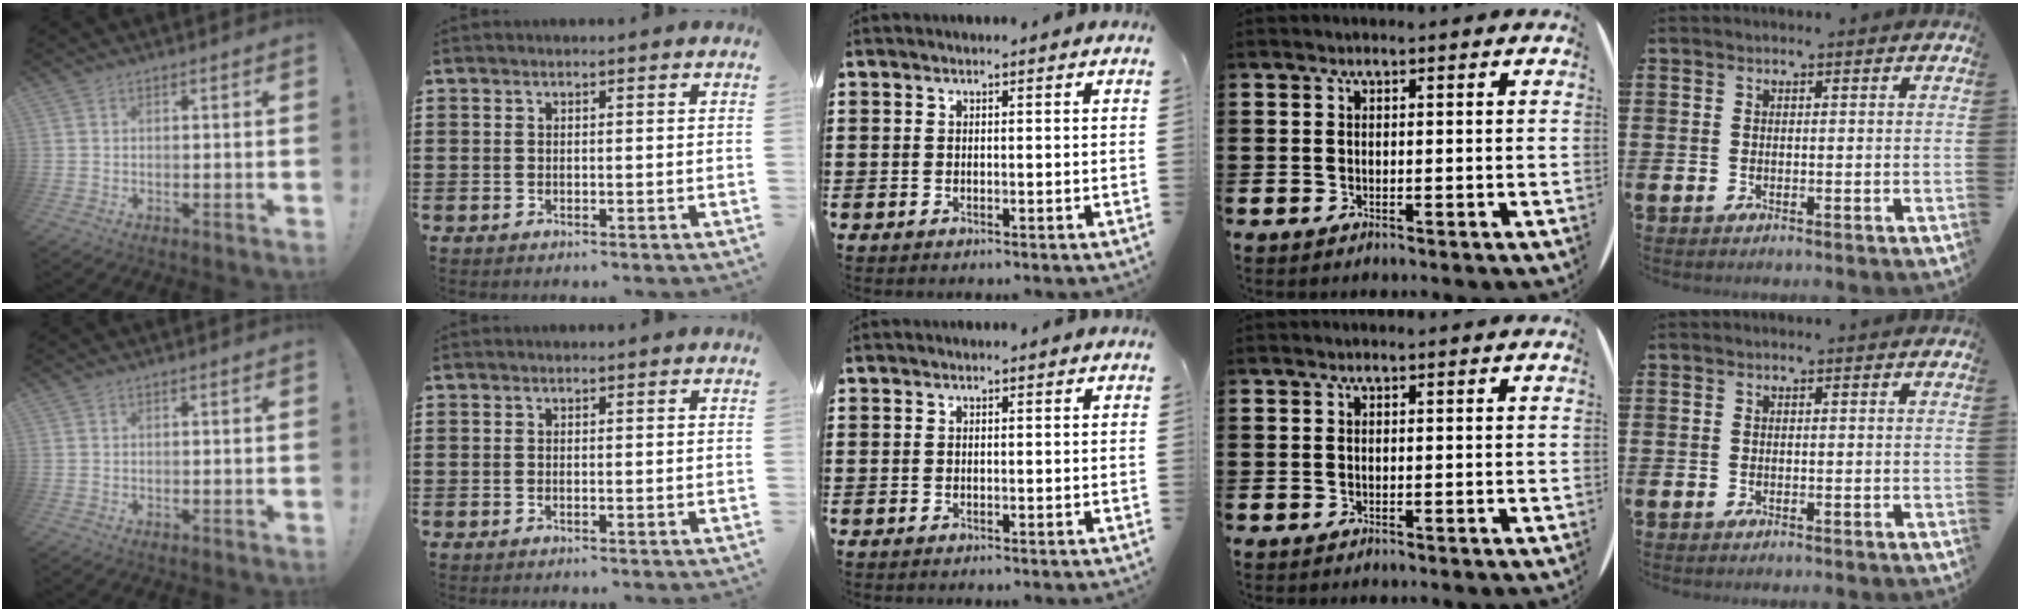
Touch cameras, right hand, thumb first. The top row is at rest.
{}